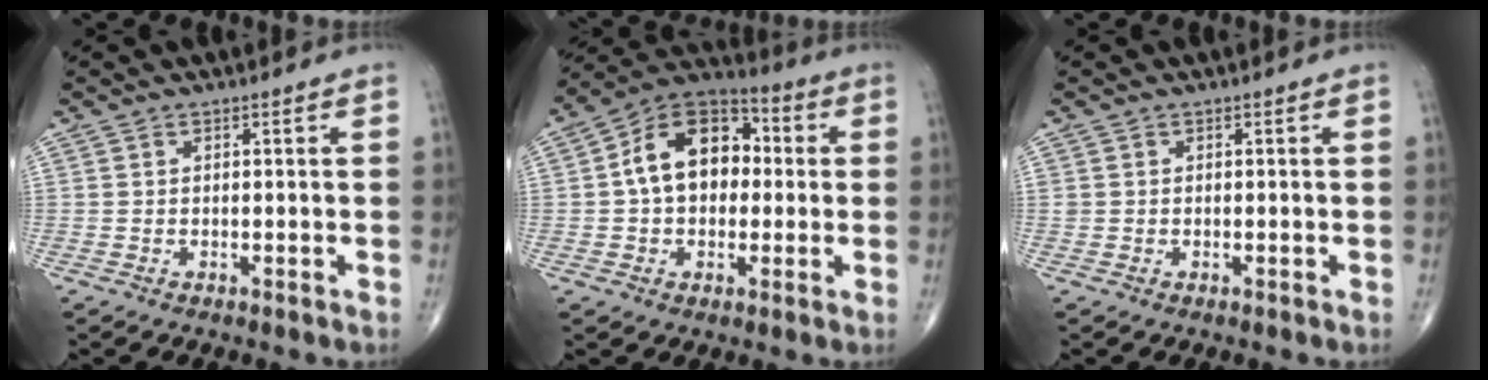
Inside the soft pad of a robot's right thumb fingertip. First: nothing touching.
{"total": 14.9, "force": [1.2, 10.4, 10.6], "torque": [-0.138, 0.032, 0.009]}
{"total": 0.6, "force": [0.1, 0.6, 0.1], "torque": [0.004, 0.003, 0.003]}